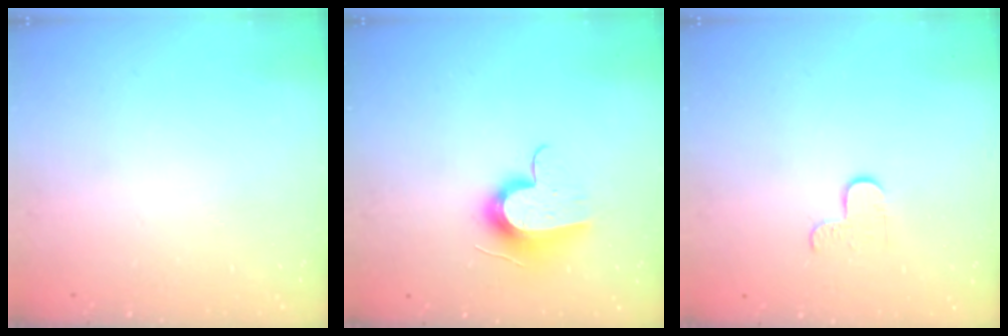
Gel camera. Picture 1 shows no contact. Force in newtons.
{"total": 12.4, "press": 12.4, "slide": 0.4}
{"total": 3.1, "press": 3.1, "slide": 0.4}